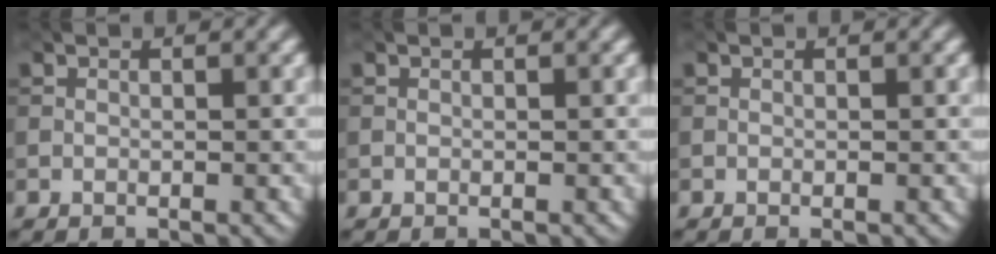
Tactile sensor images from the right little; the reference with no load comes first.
{"total": 0.0}
{"total": 0.6, "force": [-0.2, 0.2, 0.5], "torque": [-0.009, 0.000, -0.004]}